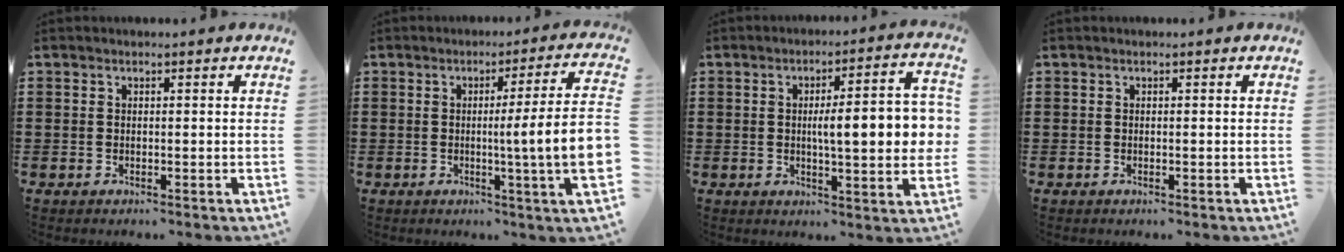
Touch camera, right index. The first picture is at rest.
{"total": 9.8, "force": [-0.9, -0.4, 9.8], "torque": [-0.155, -0.019, -0.022]}
{"total": 9.7, "force": [0.0, 1.9, 9.6], "torque": [-0.152, -0.001, -0.008]}
{"total": 0.0}